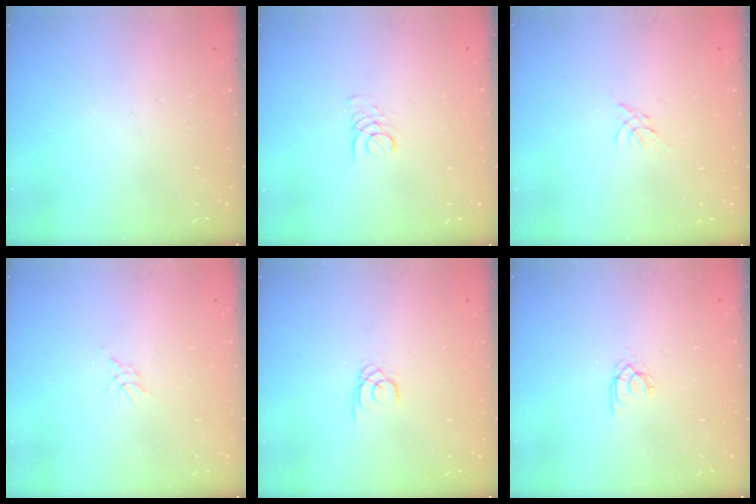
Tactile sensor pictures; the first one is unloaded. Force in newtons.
{"total": 1.6, "press": 1.6, "slide": 0.1}
{"total": 0.0}
{"total": 2.1, "press": 2.1, "slide": 0.5}
{"total": 1.3, "press": 1.3, "slide": 0.1}
{"total": 1.7, "press": 1.7, "slide": 0.1}